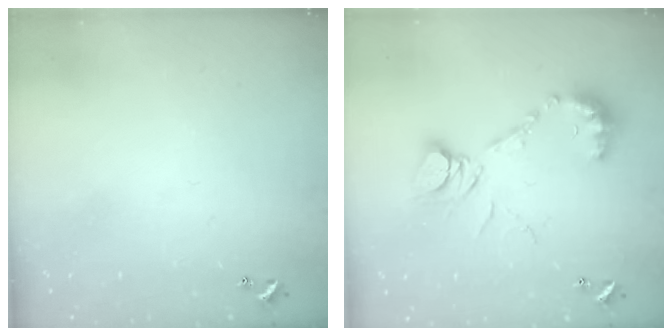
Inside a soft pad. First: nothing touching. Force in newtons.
{"total": 11.3, "press": 11.2, "slide": 1.2}